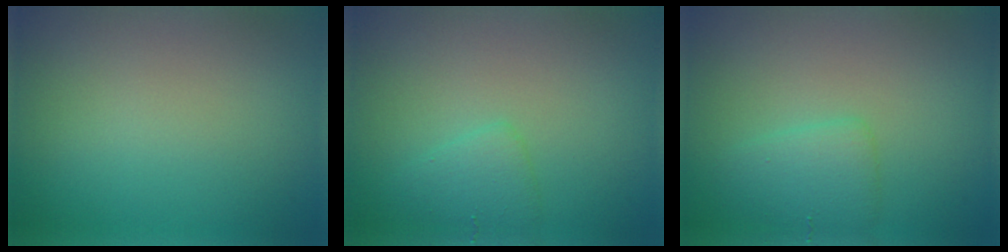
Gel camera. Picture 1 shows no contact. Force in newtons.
{"total": 1.9, "press": 1.9, "slide": 0.1}
{"total": 2.4, "press": 2.4, "slide": 0.0}